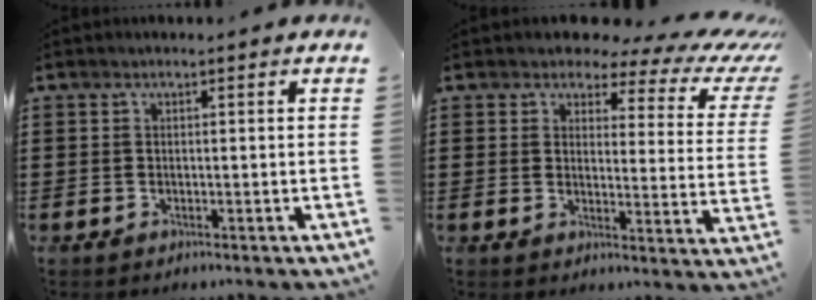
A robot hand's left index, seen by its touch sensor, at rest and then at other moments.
{"total": 4.9, "force": [3.6, 2.1, 2.5], "torque": [-0.053, -0.017, 0.055]}